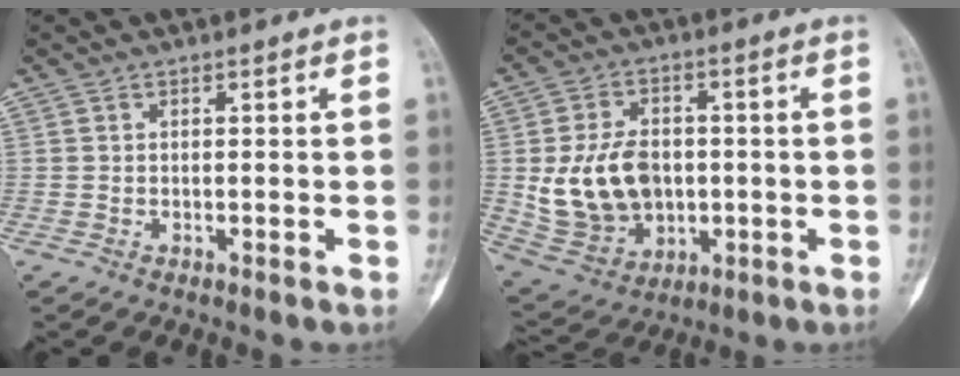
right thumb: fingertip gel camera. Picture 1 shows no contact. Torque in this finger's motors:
{"motor_torque": [1.73, 1.93, 0.58, -0.43, 0.29]}